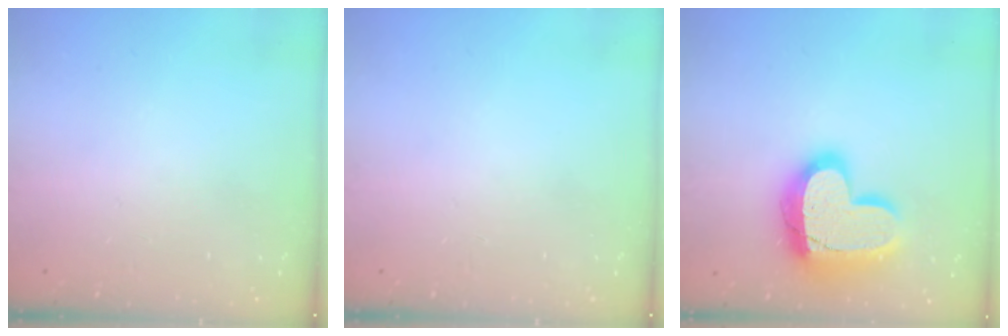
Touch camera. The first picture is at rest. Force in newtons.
{"total": 0.0}
{"total": 21.4, "press": 21.3, "slide": 1.7}